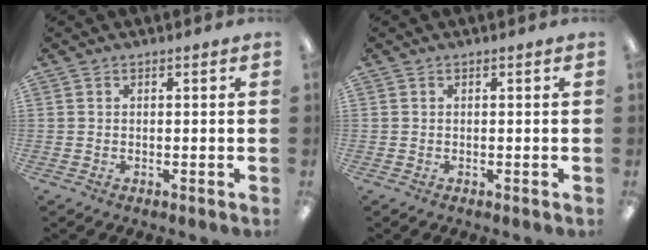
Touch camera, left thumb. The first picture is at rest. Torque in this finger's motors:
{"motor_torque": [-0.07, 0.02, 0.00, 0.00, 0.00]}